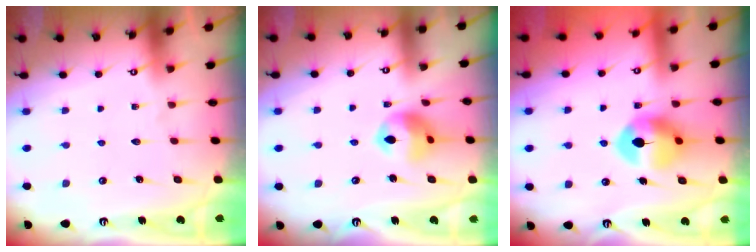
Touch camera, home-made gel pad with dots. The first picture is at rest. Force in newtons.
{"total": 10.9, "press": 10.8, "slide": 1.6}
{"total": 10.5, "press": 10.5, "slide": 0.5}